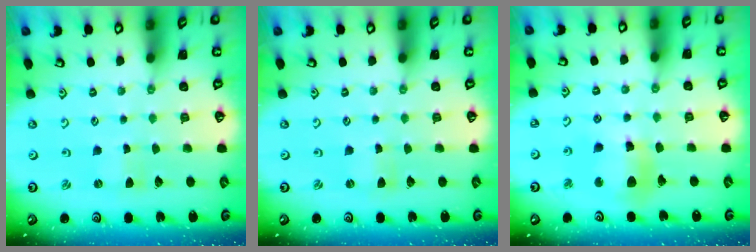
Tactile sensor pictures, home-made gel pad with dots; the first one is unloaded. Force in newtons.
{"total": 0.0}
{"total": 11.7, "press": 11.4, "slide": 2.4}